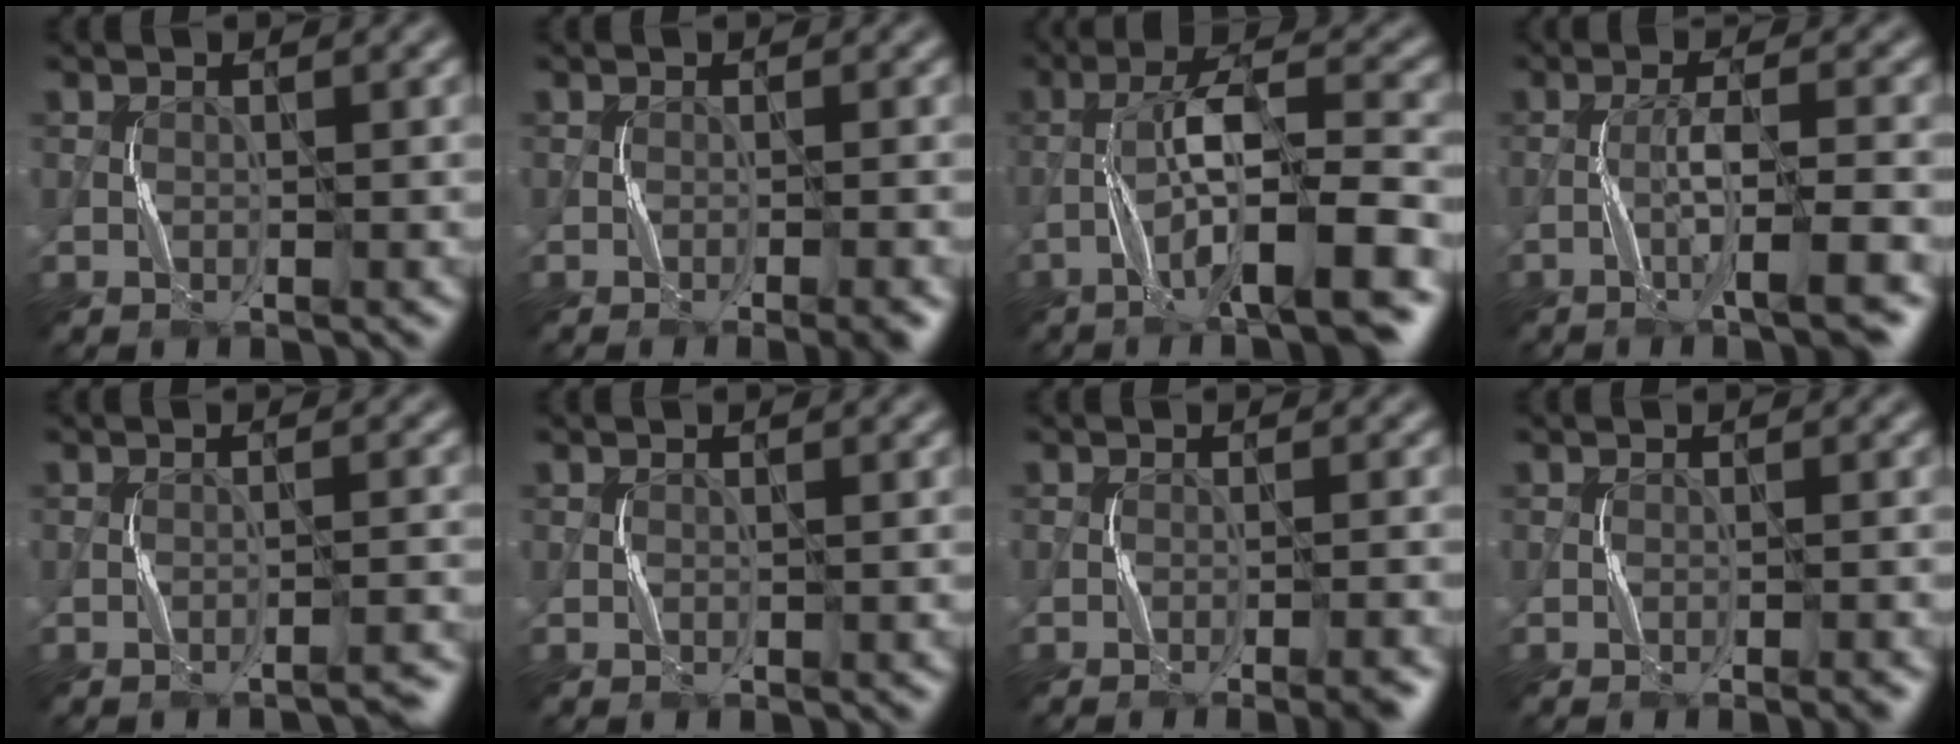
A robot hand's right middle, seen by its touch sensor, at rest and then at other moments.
{"total": 1.7, "force": [-0.9, -0.1, 1.4], "torque": [-0.021, 0.000, -0.013]}
{"total": 9.9, "force": [-4.1, 1.9, 8.8], "torque": [-0.147, 0.021, -0.069]}
{"total": 5.3, "force": [-2.5, 0.4, 4.7], "torque": [-0.075, 0.010, -0.048]}
{"total": 1.5, "force": [-1.4, -0.1, 0.6], "torque": [-0.008, 0.010, -0.023]}
{"total": 0.0}
{"total": 2.2, "force": [-1.2, 0.1, 1.9], "torque": [-0.021, 0.006, -0.017]}
{"total": 0.7, "force": [-0.4, -0.2, 0.5], "torque": [-0.008, 0.000, -0.005]}